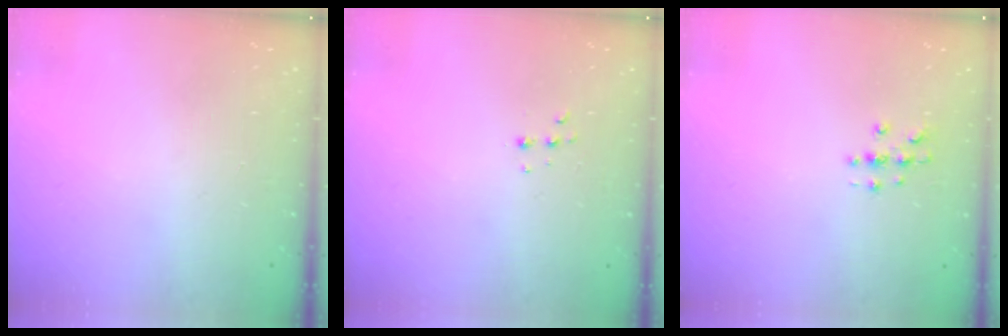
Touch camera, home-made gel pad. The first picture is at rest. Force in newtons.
{"total": 4.7, "press": 4.6, "slide": 0.8}
{"total": 2.7, "press": 2.7, "slide": 0.3}